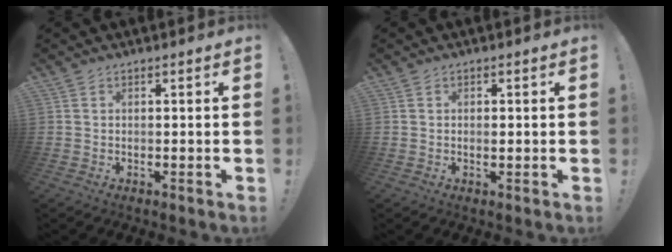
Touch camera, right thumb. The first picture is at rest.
{"total": 0.8, "force": [-0.2, 0.3, 0.7], "torque": [0.000, -0.004, -0.007]}